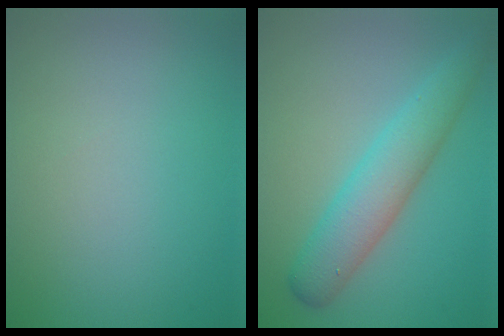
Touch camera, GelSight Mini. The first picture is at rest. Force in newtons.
{"total": 4.7, "press": 4.7, "slide": 0.3}